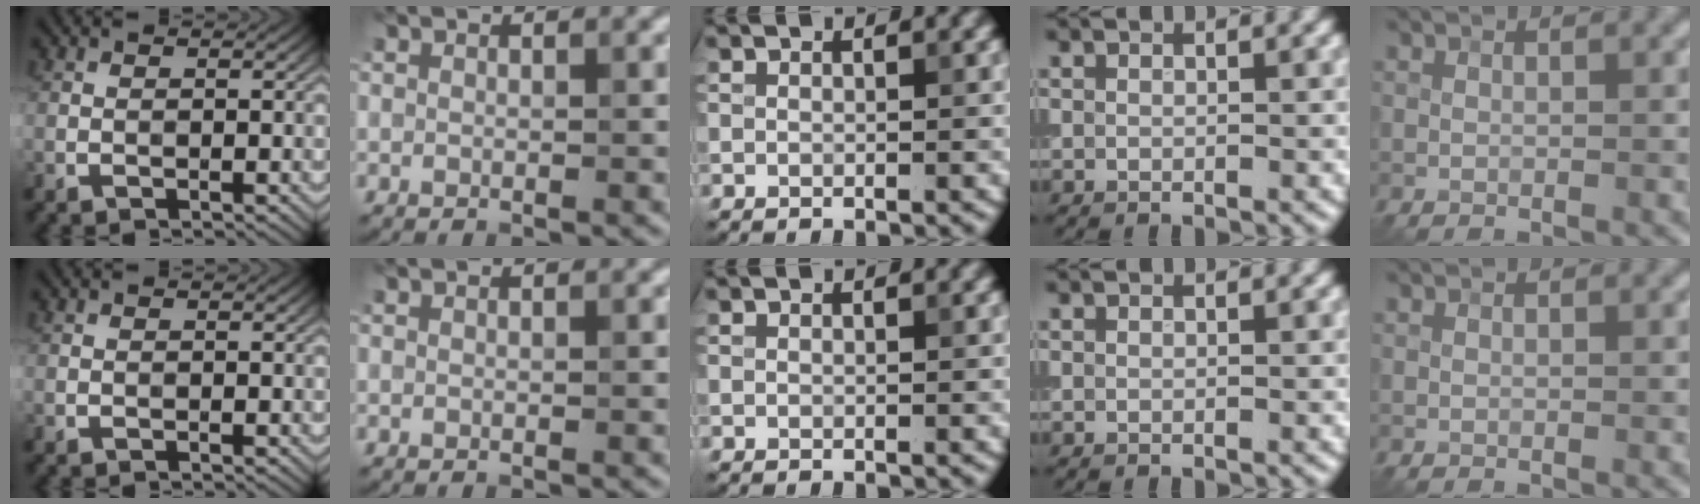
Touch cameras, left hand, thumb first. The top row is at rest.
{}